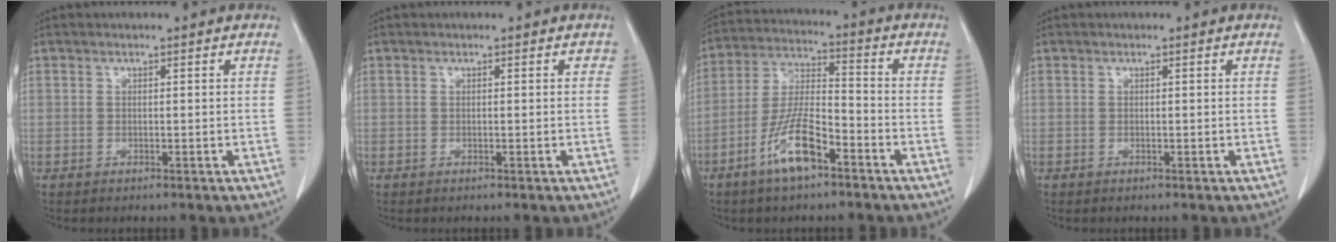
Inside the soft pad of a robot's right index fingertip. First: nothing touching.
{"total": 0.5, "force": [0.2, 0.4, 0.3], "torque": [0.001, 0.005, -0.001]}
{"total": 10.2, "force": [-5.6, 2.6, 8.1], "torque": [-0.168, -0.002, -0.106]}
{"total": 0.0}